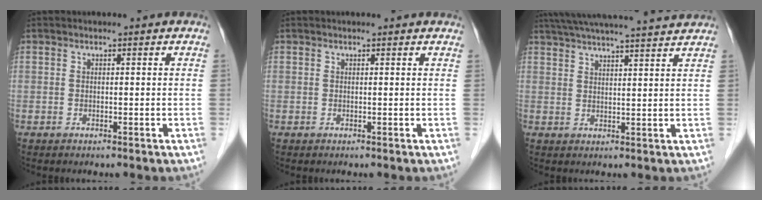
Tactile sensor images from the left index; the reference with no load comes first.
{"total": 1.2, "force": [1.1, 0.2, 0.3], "torque": [-0.011, 0.008, 0.009]}
{"total": 17.4, "force": [15.9, 0.0, 7.1], "torque": [-0.125, 0.024, 0.221]}